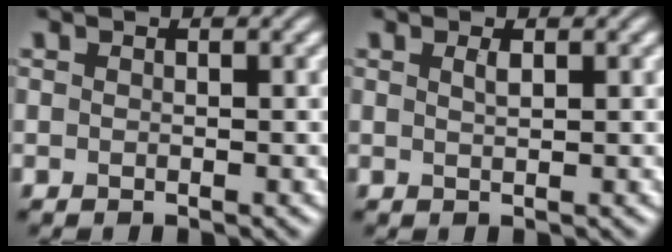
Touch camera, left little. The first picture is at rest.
{"total": 0.9, "force": [0.5, 0.2, 0.7], "torque": [-0.012, 0.002, 0.008]}